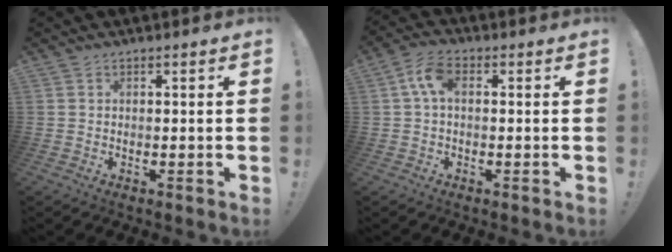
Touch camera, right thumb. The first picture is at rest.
{"total": 6.4, "force": [0.8, 3.4, 5.4], "torque": [-0.111, 0.014, 0.019]}